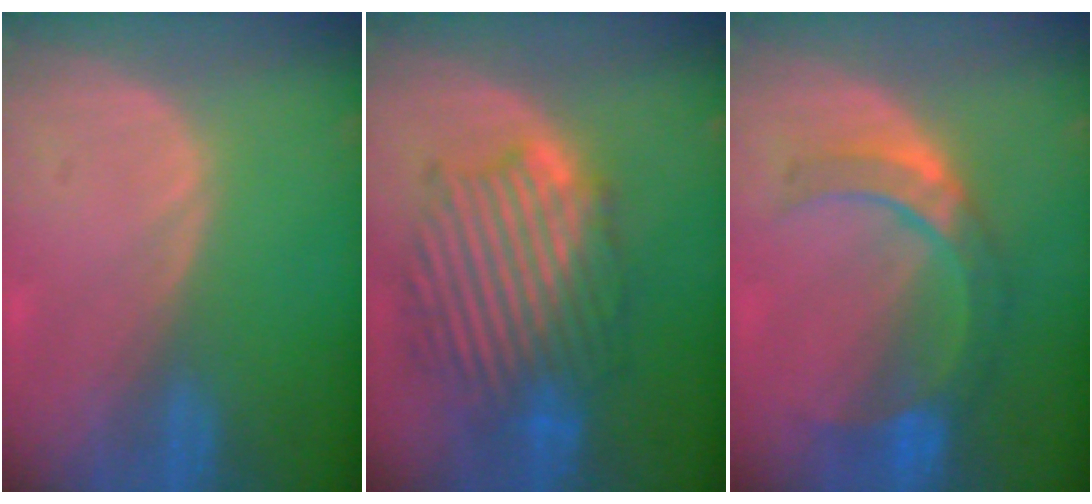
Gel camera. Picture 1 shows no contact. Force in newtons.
{"total": 10.7, "press": 10.7, "slide": 0.5}
{"total": 7.1, "press": 7.0, "slide": 0.8}